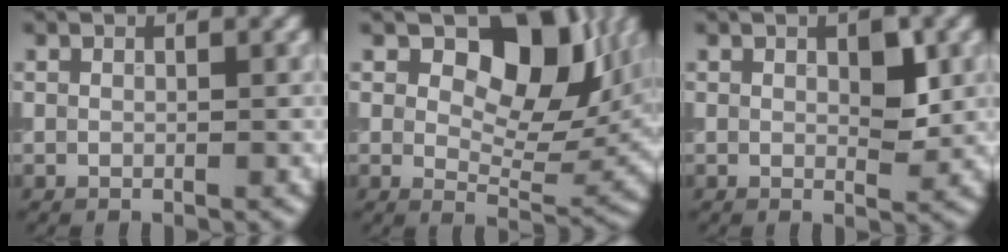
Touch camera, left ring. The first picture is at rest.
{"total": 9.8, "force": [3.8, 5.6, 7.0], "torque": [-0.096, -0.009, 0.056]}
{"total": 2.3, "force": [0.6, 1.0, 2.0], "torque": [-0.025, -0.004, 0.011]}